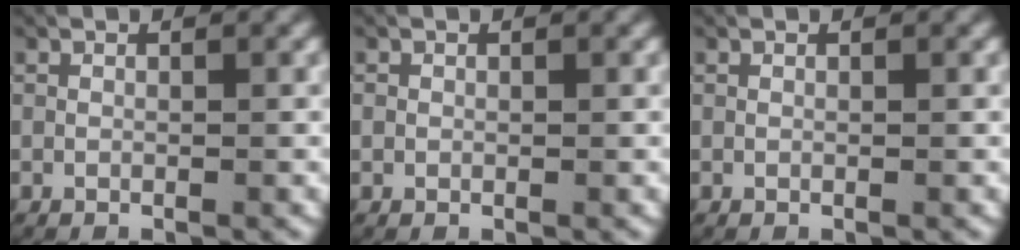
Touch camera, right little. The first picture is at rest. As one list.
[{"total": 0.6, "force": [-0.1, 0.6, -0.1], "torque": [0.003, 0.004, -0.005]}, {"total": 0.0}]